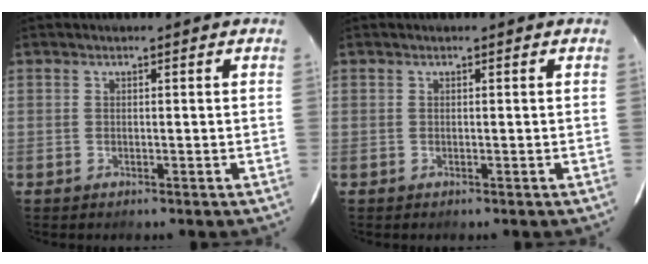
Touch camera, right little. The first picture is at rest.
{"total": 0.0}